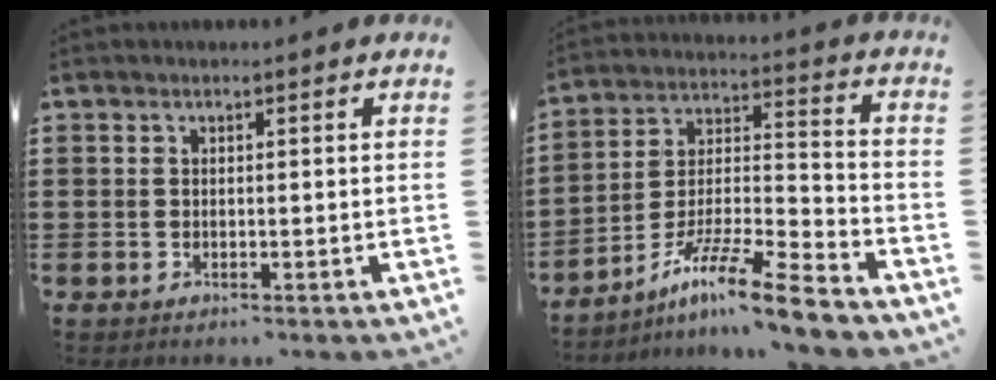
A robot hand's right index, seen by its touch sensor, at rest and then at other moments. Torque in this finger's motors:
{"motor_torque": [1.30, 0.84, 0.39, 0.09]}